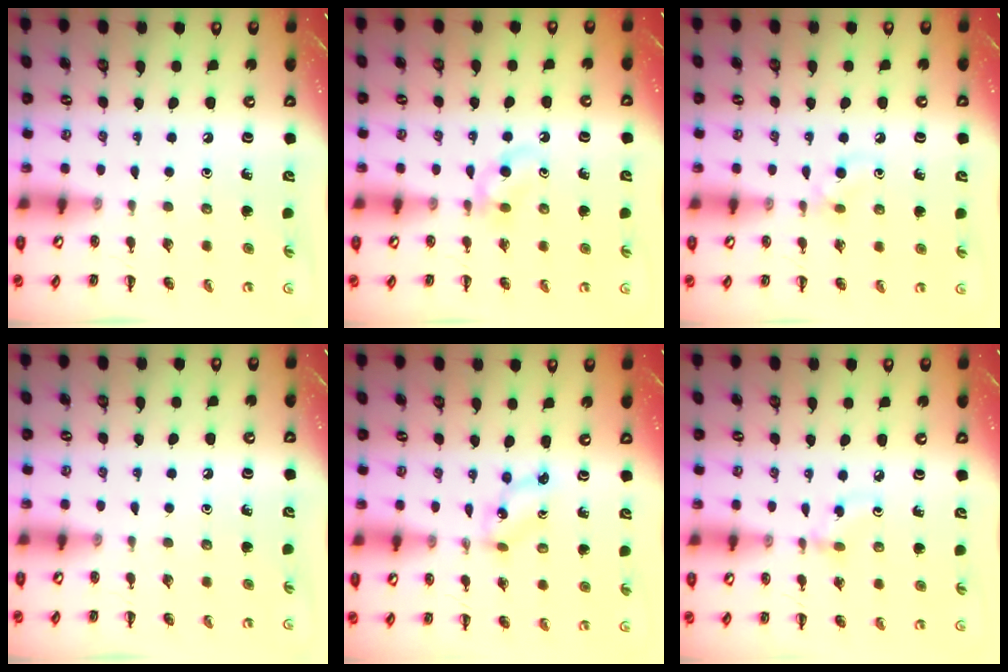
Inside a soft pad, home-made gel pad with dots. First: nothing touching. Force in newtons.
{"total": 4.9, "press": 4.5, "slide": 1.9}
{"total": 4.8, "press": 4.6, "slide": 1.5}
{"total": 0.0}
{"total": 1.6, "press": 1.5, "slide": 0.3}
{"total": 3.2, "press": 3.0, "slide": 1.2}